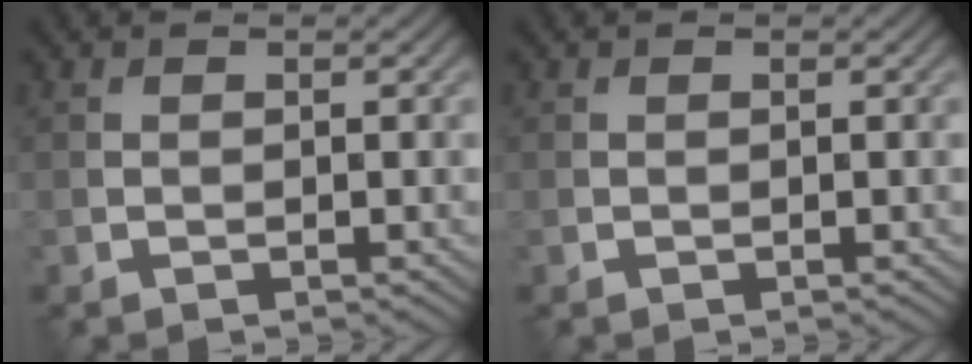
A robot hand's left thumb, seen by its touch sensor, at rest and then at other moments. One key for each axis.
{"total": 0.0}